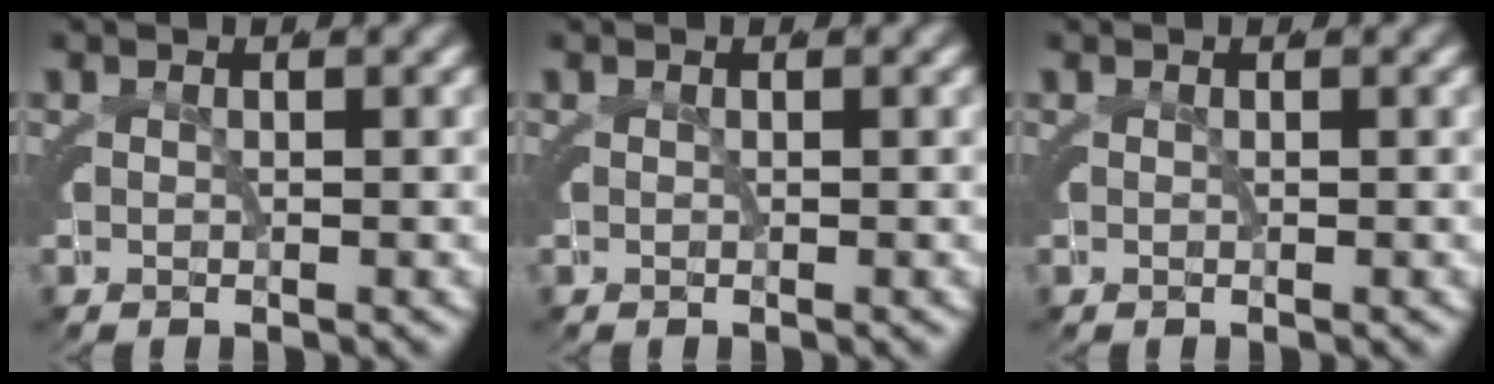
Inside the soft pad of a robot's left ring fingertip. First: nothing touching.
{"total": 0.0}
{"total": 0.0}